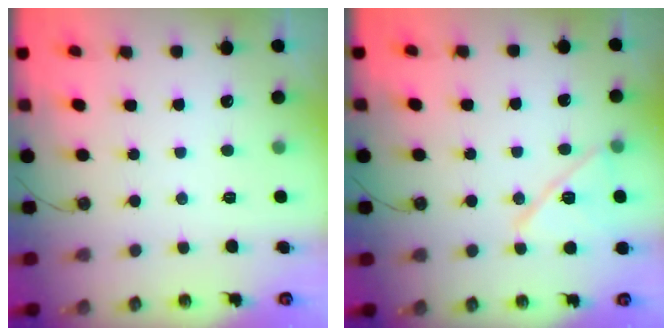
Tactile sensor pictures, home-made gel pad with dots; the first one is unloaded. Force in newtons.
{"total": 14.3, "press": 13.8, "slide": 3.8}